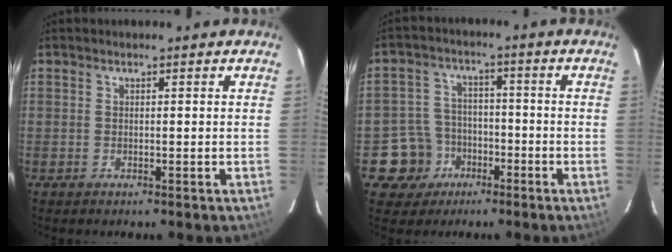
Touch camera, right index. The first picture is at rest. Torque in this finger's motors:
{"motor_torque": [-0.10, -0.08, -0.78, -0.21]}